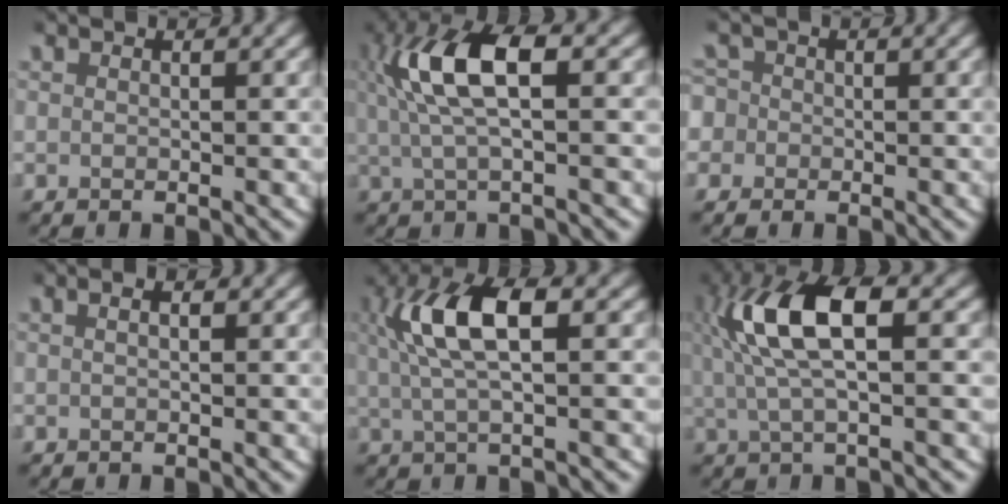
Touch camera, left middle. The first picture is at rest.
{"total": 8.1, "force": [1.4, 3.0, 7.4], "torque": [-0.151, 0.012, 0.021]}
{"total": 4.0, "force": [-0.1, 3.8, 1.2], "torque": [-0.030, 0.002, -0.014]}
{"total": 0.9, "force": [0.0, 0.3, 0.8], "torque": [-0.009, 0.006, -0.003]}
{"total": 6.8, "force": [1.1, 2.3, 6.2], "torque": [-0.129, 0.013, 0.017]}
{"total": 9.0, "force": [1.6, 3.6, 8.1], "torque": [-0.166, 0.009, 0.027]}